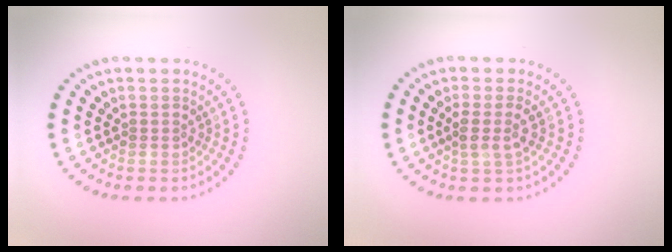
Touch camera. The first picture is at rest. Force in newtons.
{"total": 2.0, "press": 1.6, "slide": 1.2}